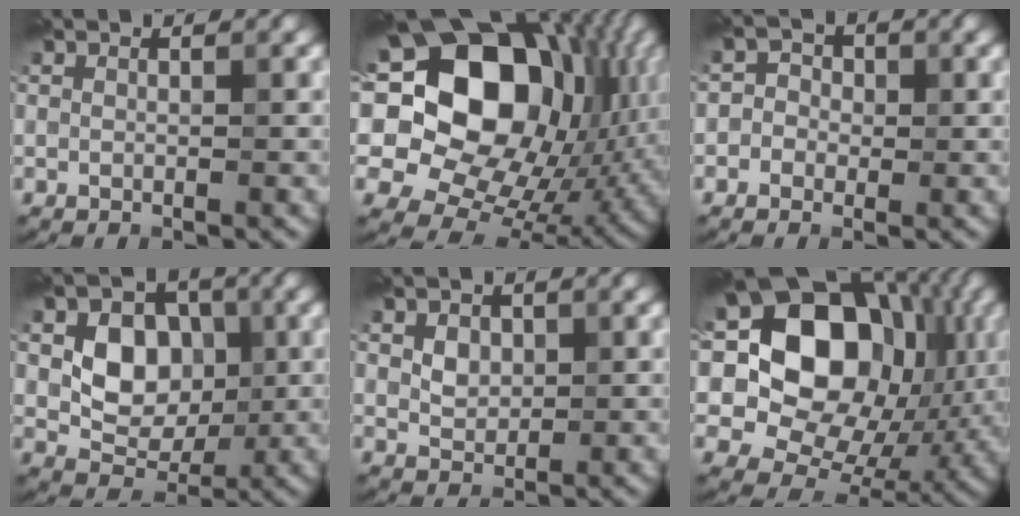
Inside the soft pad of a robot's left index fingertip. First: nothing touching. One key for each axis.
{"total": 21.6, "fx": 5.1, "fy": 16.2, "fz": 13.2, "tx": -0.255, "ty": 0.028, "tz": 0.100}
{"total": 2.1, "fx": -0.7, "fy": 2.0, "fz": 0.2, "tx": 0.022, "ty": -0.001, "tz": -0.027}
{"total": 6.1, "fx": 0.3, "fy": 4.6, "fz": 3.9, "tx": -0.062, "ty": -0.005, "tz": 0.001}
{"total": 2.0, "fx": 0.2, "fy": 1.6, "fz": 1.3, "tx": -0.024, "ty": -0.002, "tz": 0.002}
{"total": 17.0, "fx": 3.7, "fy": 12.8, "fz": 10.7, "tx": -0.180, "ty": 0.009, "tz": 0.074}